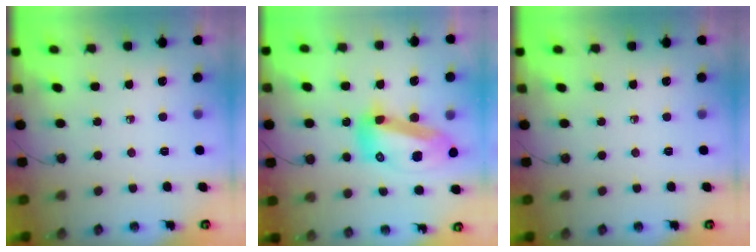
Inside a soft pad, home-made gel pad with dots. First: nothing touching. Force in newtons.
{"total": 17.9, "press": 17.8, "slide": 2.1}
{"total": 0.0}